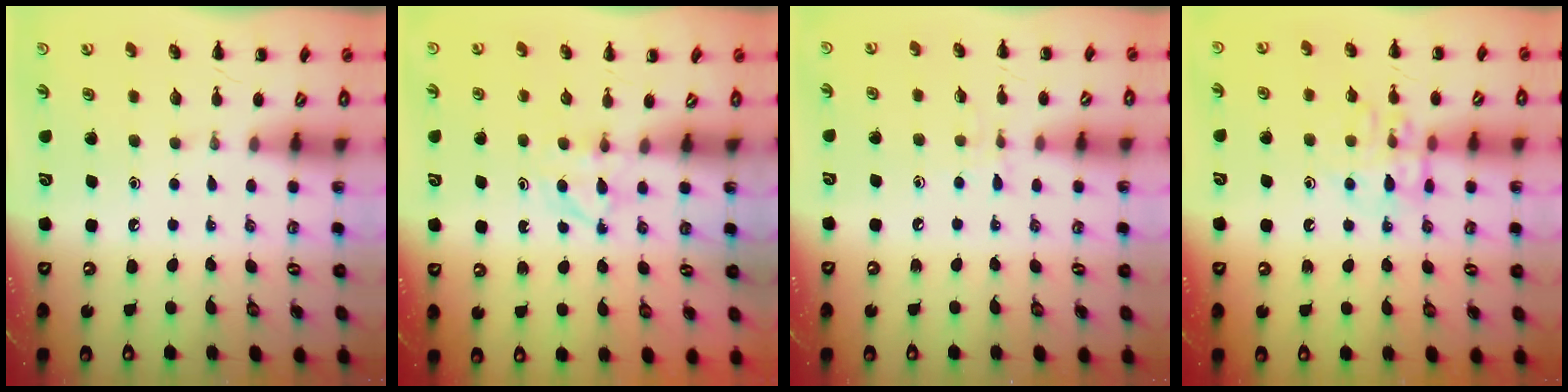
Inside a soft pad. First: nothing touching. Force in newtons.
{"total": 3.3, "press": 3.1, "slide": 1.3}
{"total": 4.7, "press": 4.4, "slide": 1.5}
{"total": 11.6, "press": 11.6, "slide": 1.0}